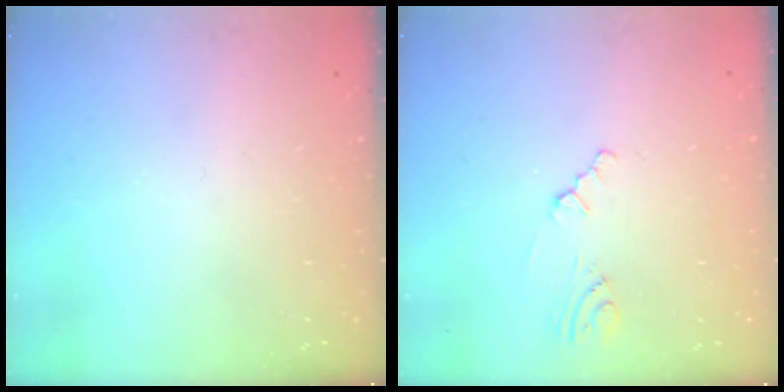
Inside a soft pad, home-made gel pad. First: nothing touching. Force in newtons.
{"total": 1.0, "press": 0.9, "slide": 0.4}